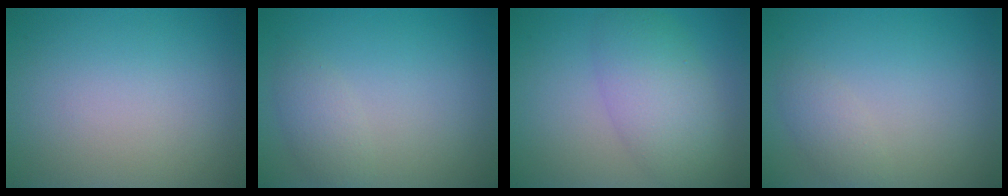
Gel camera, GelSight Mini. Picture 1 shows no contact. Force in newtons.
{"total": 1.8, "press": 1.8, "slide": 0.1}
{"total": 5.2, "press": 5.2, "slide": 0.3}
{"total": 1.5, "press": 1.5, "slide": 0.1}